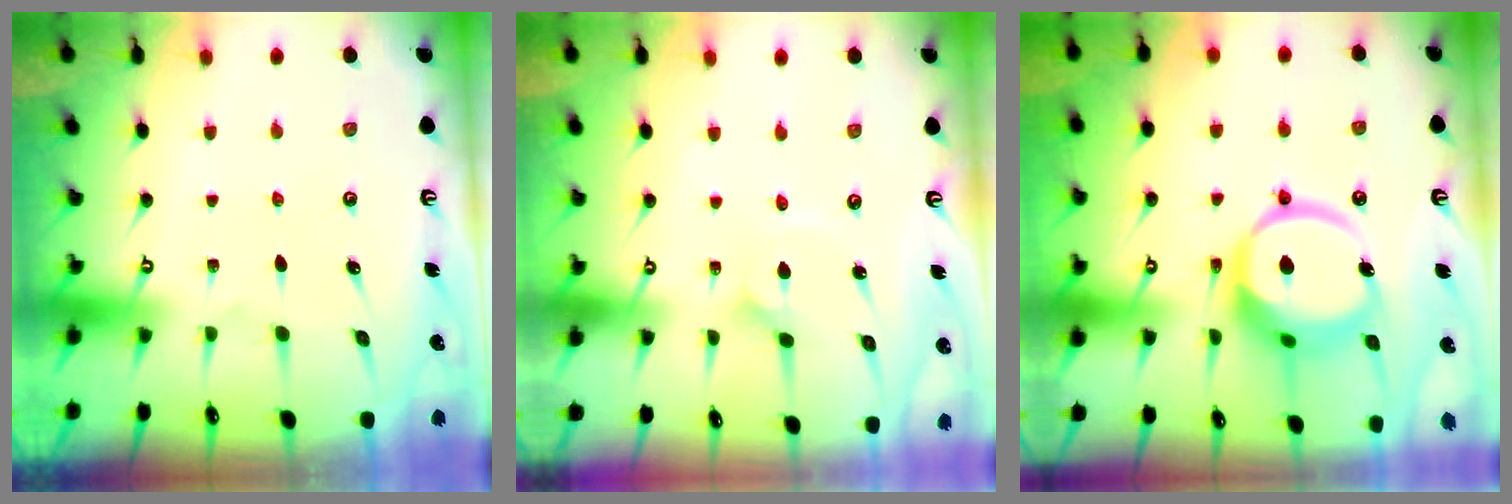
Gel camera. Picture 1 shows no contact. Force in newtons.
{"total": 1.5, "press": 1.5, "slide": 0.0}
{"total": 13.5, "press": 13.4, "slide": 1.3}